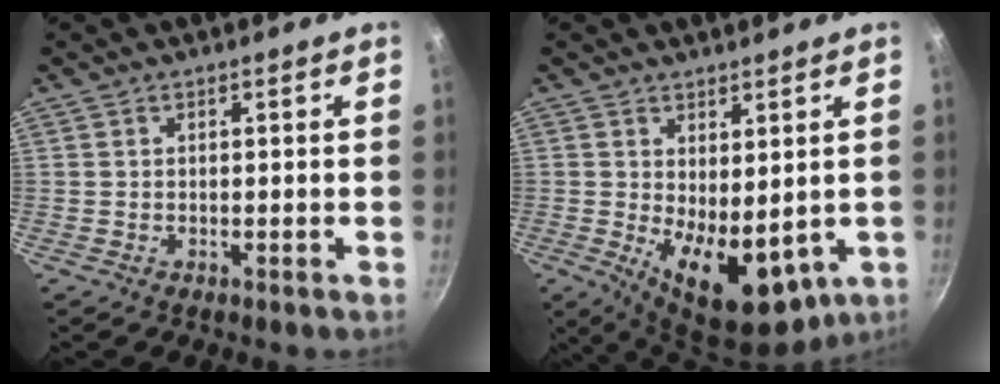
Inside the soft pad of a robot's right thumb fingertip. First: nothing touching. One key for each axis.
{"total": 12.8, "fx": -0.7, "fy": 6.9, "fz": 10.8, "tx": -0.140, "ty": -0.027, "tz": 0.010}